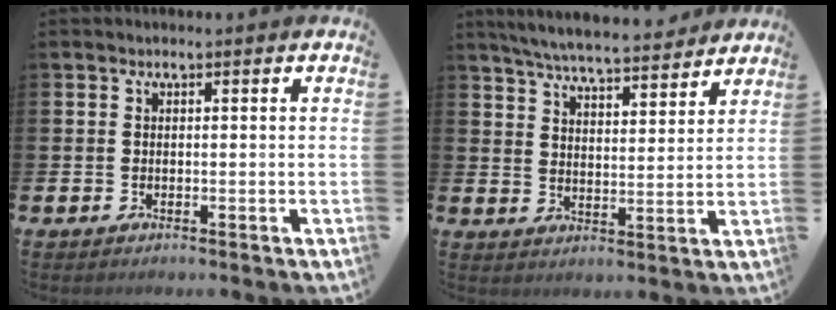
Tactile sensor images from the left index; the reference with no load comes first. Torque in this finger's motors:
{"motor_torque": [1.22, -0.92, 0.54, 0.17]}